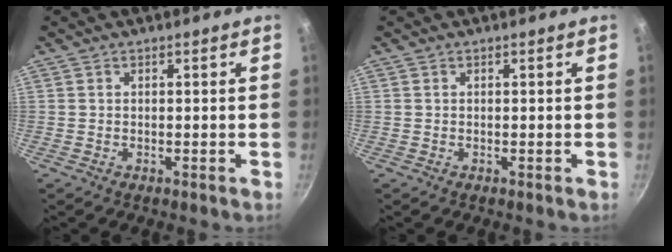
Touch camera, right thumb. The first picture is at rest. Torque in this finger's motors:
{"motor_torque": [0.00, 0.00, 0.04, -0.02, 0.00]}